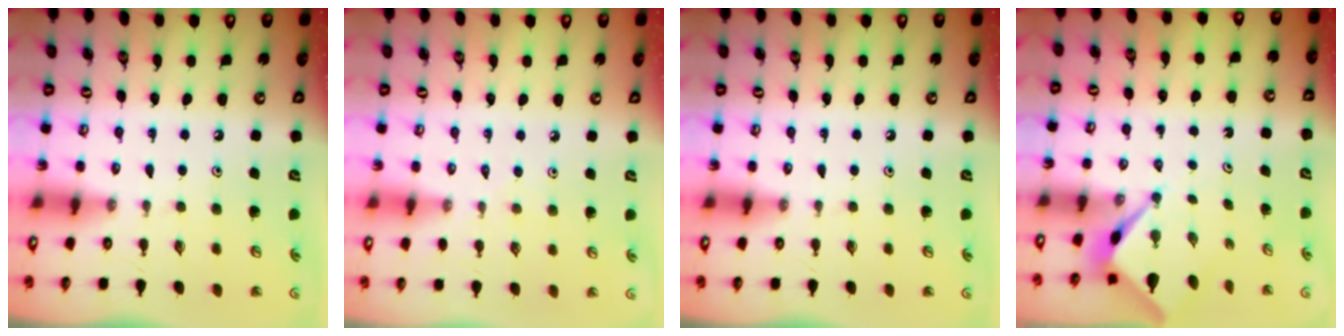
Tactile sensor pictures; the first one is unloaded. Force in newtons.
{"total": 2.6, "press": 2.6, "slide": 0.5}
{"total": 0.0}
{"total": 2.5, "press": 2.5, "slide": 0.2}